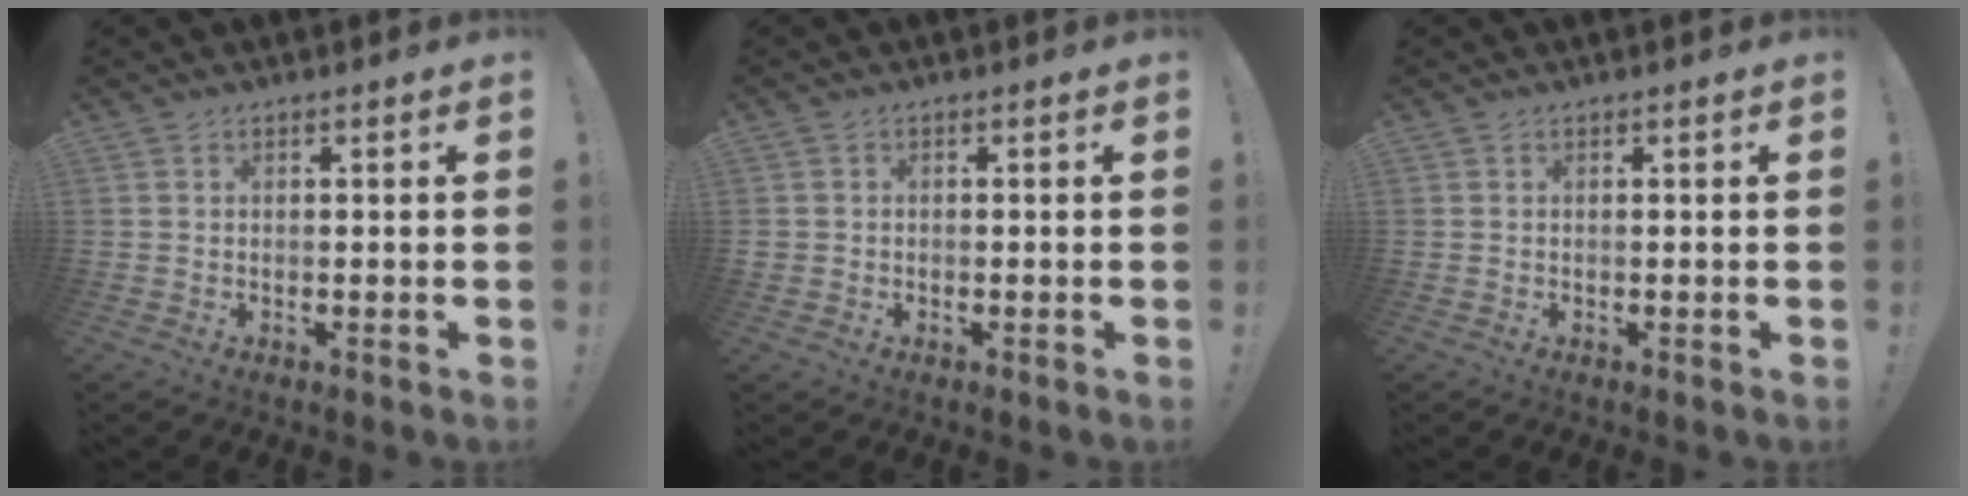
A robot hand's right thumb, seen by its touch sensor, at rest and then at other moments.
{"total": 1.3, "force": [-0.4, 1.2, 0.4], "torque": [-0.012, 0.008, -0.007]}
{"total": 0.0}